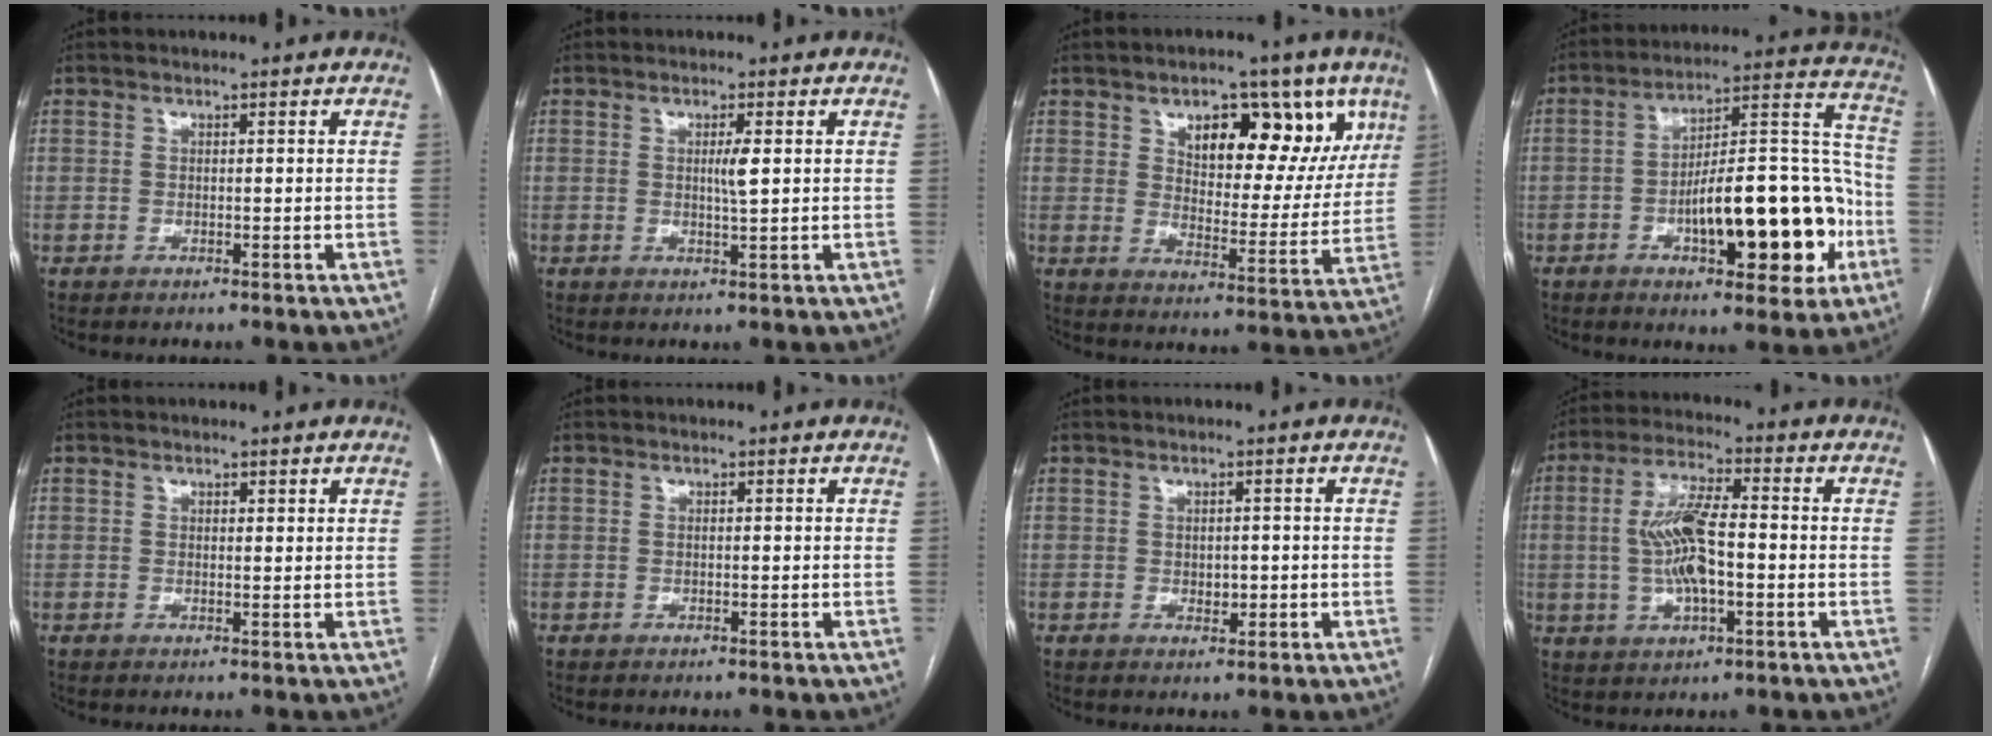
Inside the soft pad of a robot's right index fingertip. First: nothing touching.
{"total": 2.3, "force": [0.4, 0.0, 2.3], "torque": [-0.042, -0.002, 0.006]}
{"total": 15.1, "force": [7.9, 7.7, 10.4], "torque": [-0.121, 0.008, 0.117]}
{"total": 20.1, "force": [-6.2, 6.1, 18.2], "torque": [-0.245, 0.038, -0.078]}
{"total": 0.8, "force": [0.7, 0.3, 0.3], "torque": [-0.005, -0.003, 0.008]}
{"total": 0.0}
{"total": 1.9, "force": [-0.2, 1.3, 1.4], "torque": [-0.018, 0.000, 0.001]}
{"total": 9.8, "force": [-0.6, 2.9, 9.4], "torque": [-0.191, 0.008, -0.011]}